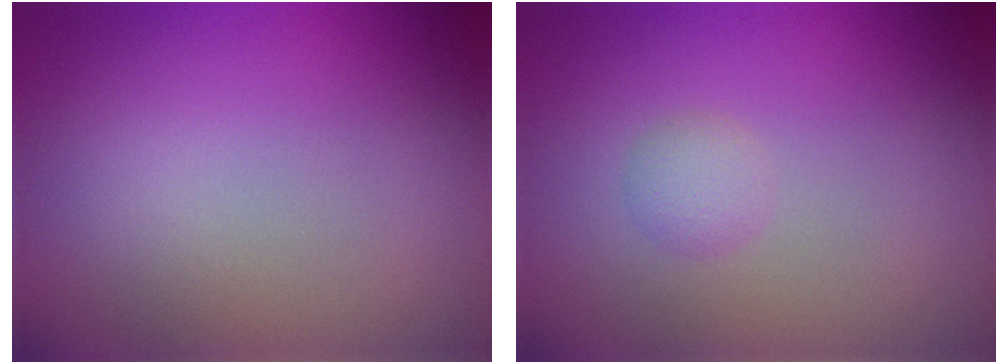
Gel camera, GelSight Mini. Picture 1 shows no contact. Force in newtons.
{"total": 1.2, "press": 1.2, "slide": 0.0}